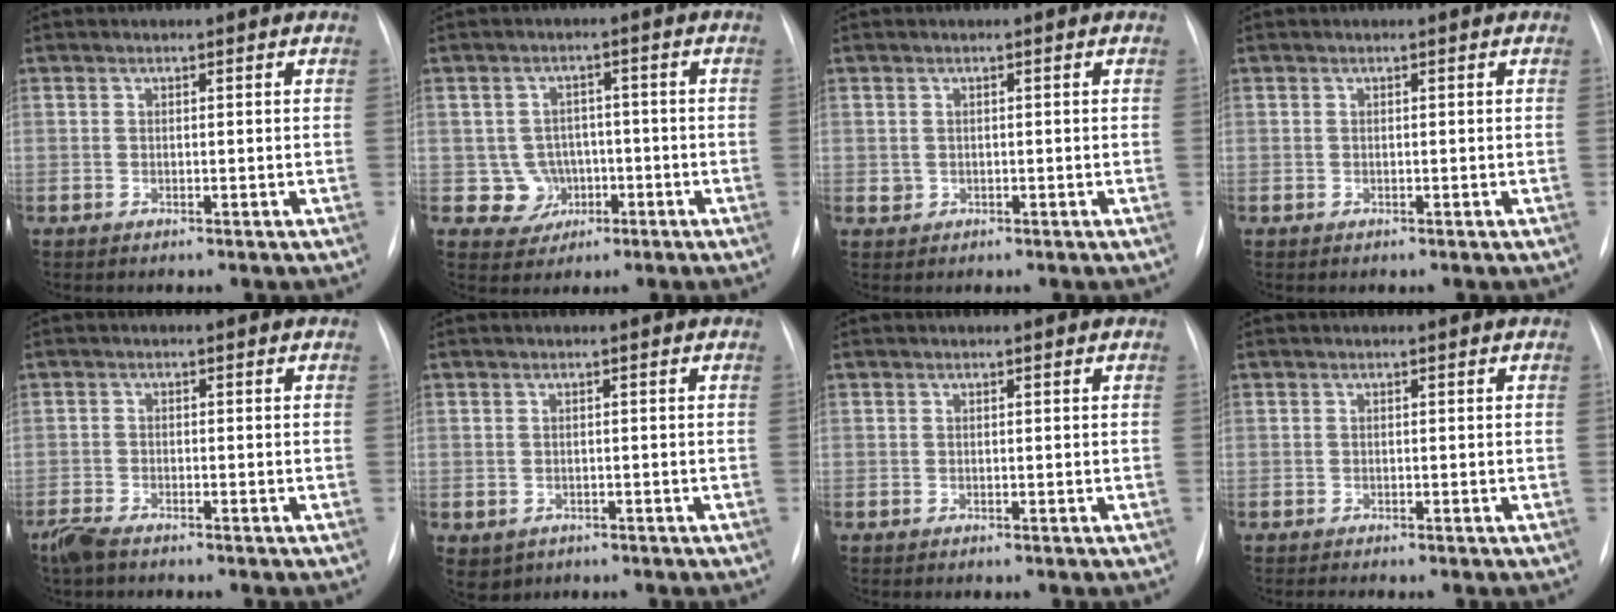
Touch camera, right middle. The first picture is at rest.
{"total": 4.4, "force": [-1.0, 4.2, 0.4], "torque": [0.004, 0.011, -0.008]}
{"total": 1.0, "force": [0.0, 1.0, 0.2], "torque": [-0.003, 0.002, 0.002]}
{"total": 0.0}
{"total": 3.6, "force": [-3.0, 0.8, 1.8], "torque": [-0.043, -0.010, -0.054]}
{"total": 3.0, "force": [-1.5, 2.5, 0.8], "torque": [-0.009, -0.001, -0.012]}
{"total": 0.0}
{"total": 0.6, "force": [-0.3, -0.4, 0.2], "torque": [-0.006, -0.003, -0.008]}